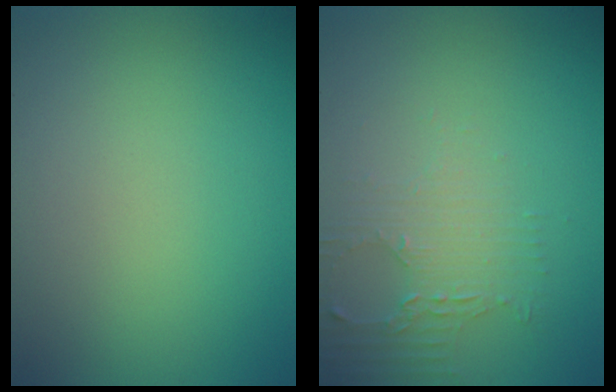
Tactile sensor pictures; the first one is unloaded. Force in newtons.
{"total": 2.7, "press": 2.4, "slide": 1.3}